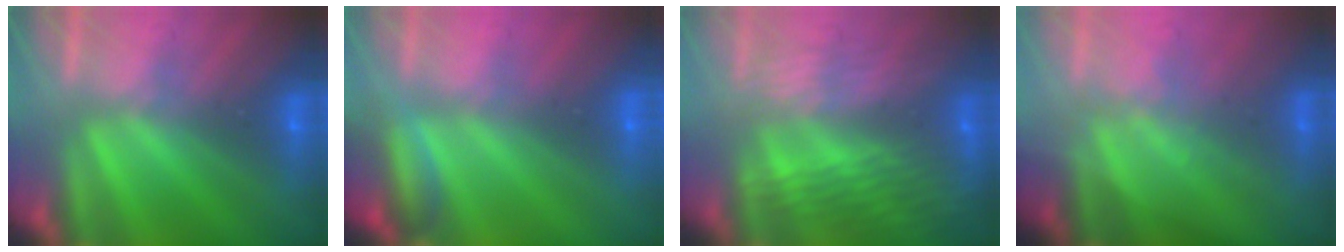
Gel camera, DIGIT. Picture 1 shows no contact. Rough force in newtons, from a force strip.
{"total": 2.8}
{"total": 7.2}
{"total": 1.4}